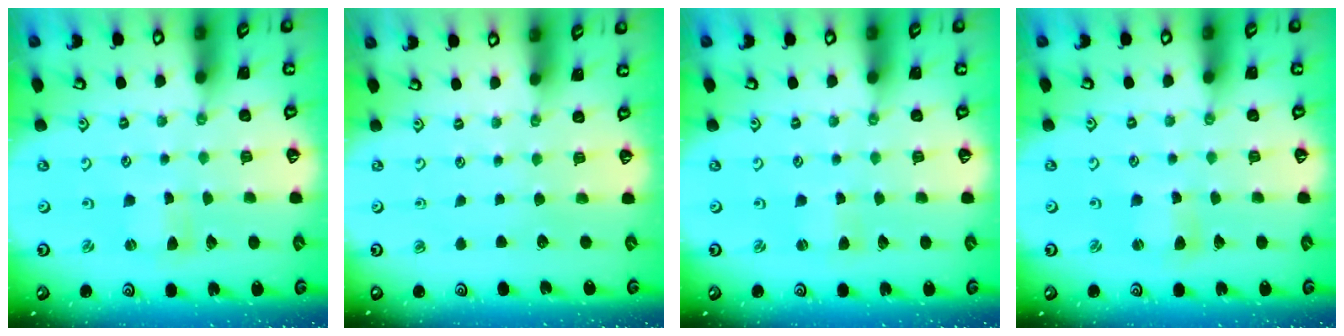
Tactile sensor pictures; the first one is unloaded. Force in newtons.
{"total": 0.0}
{"total": 1.9, "press": 1.9, "slide": 0.4}
{"total": 2.3, "press": 2.2, "slide": 0.3}